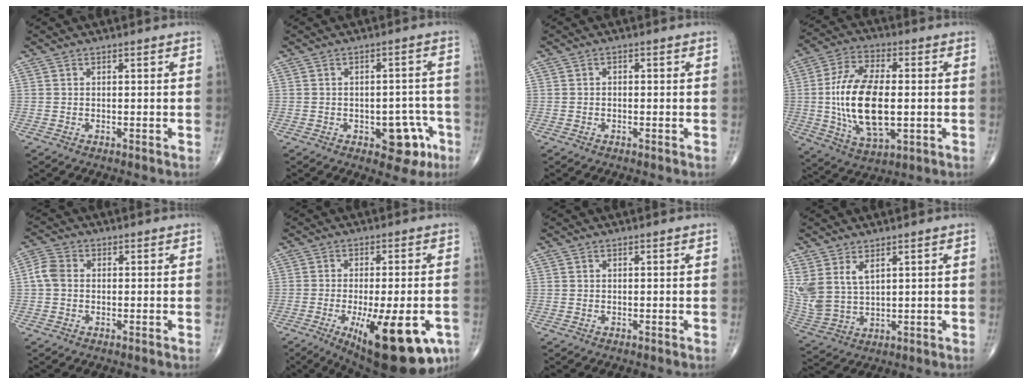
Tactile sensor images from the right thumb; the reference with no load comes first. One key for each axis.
{"total": 7.9, "fx": -3.4, "fy": 4.4, "fz": 5.6, "tx": -0.032, "ty": 0.028, "tz": -0.036}
{"total": 0.7, "fx": -0.1, "fy": 0.5, "fz": 0.4, "tx": 0.002, "ty": 0.004, "tz": -0.007}
{"total": 18.0, "fx": -0.9, "fy": 8.8, "fz": 15.7, "tx": -0.299, "ty": 0.001, "tz": -0.011}
{"total": 4.0, "fx": 0.0, "fy": 3.1, "fz": 2.5, "tx": -0.053, "ty": 0.012, "tz": -0.009}
{"total": 19.7, "fx": -7.9, "fy": 6.7, "fz": 16.8, "tx": -0.203, "ty": -0.008, "tz": -0.098}
{"total": 0.0}
{"total": 8.6, "fx": 3.9, "fy": 4.8, "fz": 6.0, "tx": -0.132, "ty": -0.012, "tz": 0.094}